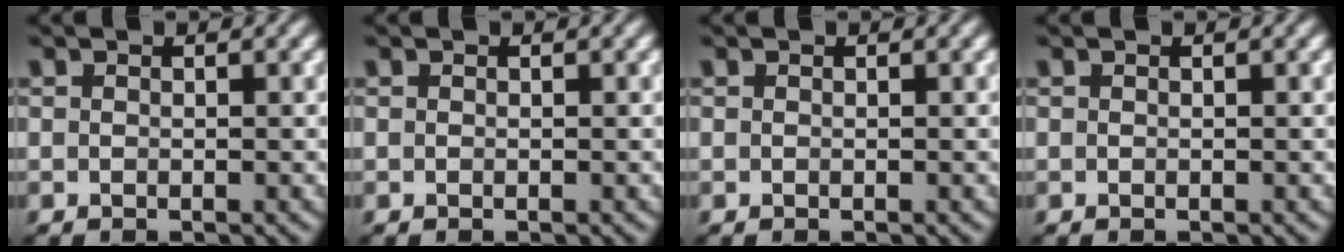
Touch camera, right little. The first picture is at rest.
{"total": 0.0}
{"total": 0.0}
{"total": 0.0}